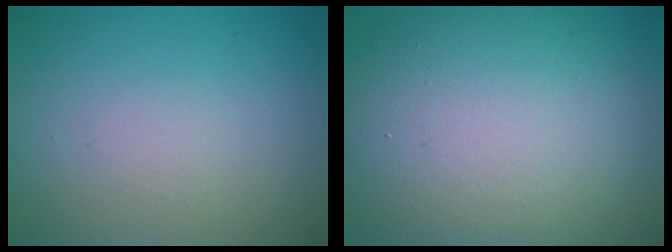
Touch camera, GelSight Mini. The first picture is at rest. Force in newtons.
{"total": 14.9, "press": 14.9, "slide": 1.0}